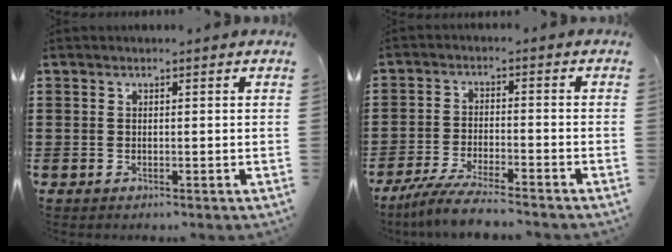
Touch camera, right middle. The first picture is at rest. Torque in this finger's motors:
{"motor_torque": [1.26, -0.88, 0.16, 0.15]}